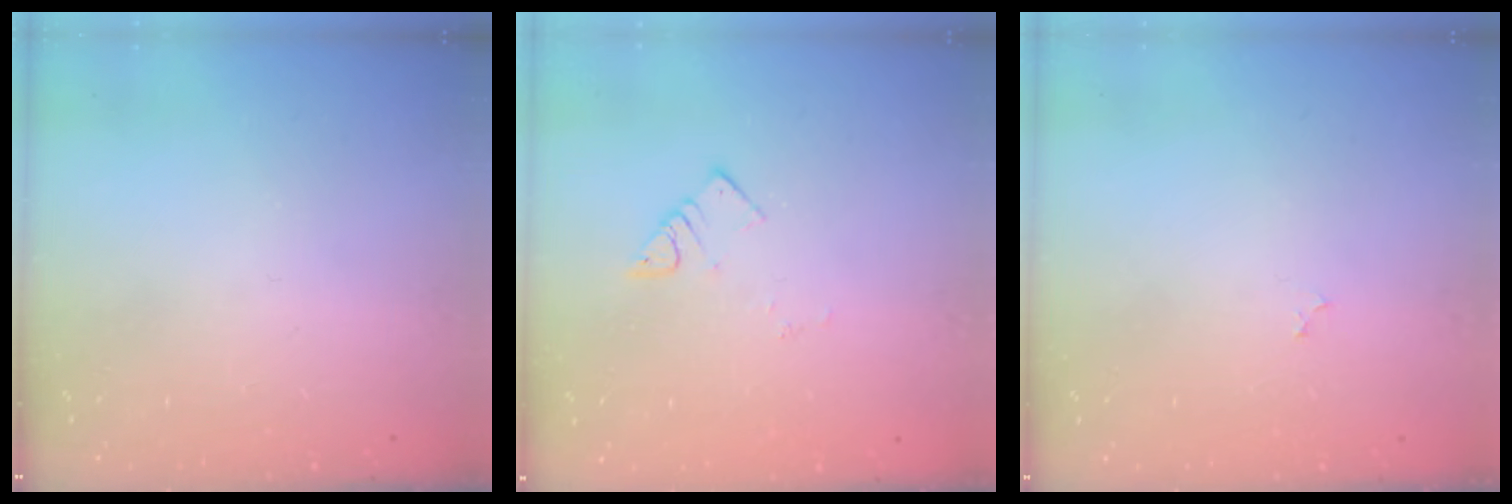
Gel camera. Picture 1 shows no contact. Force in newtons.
{"total": 3.6, "press": 3.6, "slide": 0.3}
{"total": 2.3, "press": 2.3, "slide": 0.2}